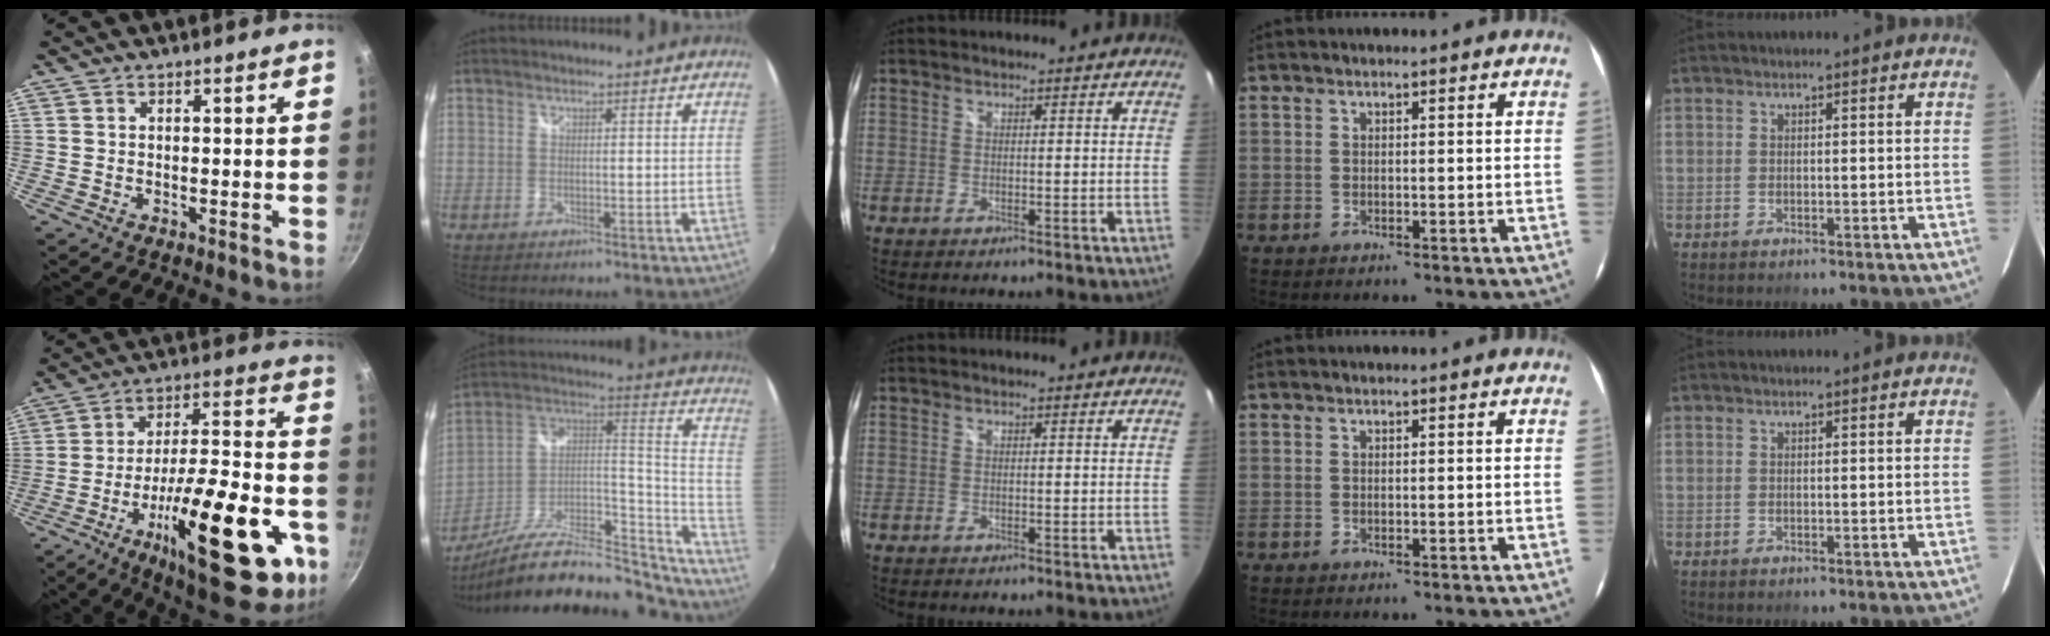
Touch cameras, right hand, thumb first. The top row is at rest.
{"thumb": {"total": 28.7, "force": [-11.6, 9.9, 24.3], "torque": [-0.321, 0.042, -0.170]}, "index": {"total": 23.8, "force": [-20.1, 6.7, 10.9], "torque": [-0.155, 0.021, -0.322]}}